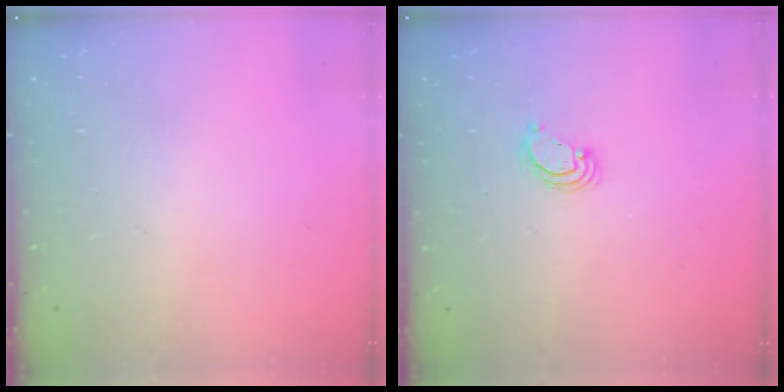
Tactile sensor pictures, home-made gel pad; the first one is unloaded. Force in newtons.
{"total": 2.8, "press": 2.8, "slide": 0.2}